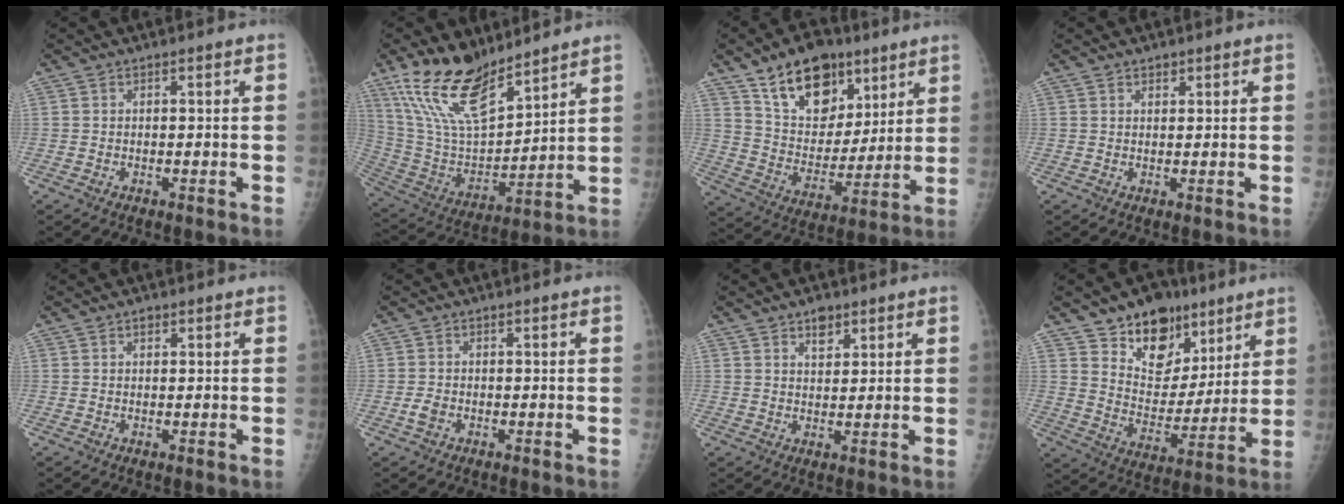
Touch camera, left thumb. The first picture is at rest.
{"total": 17.5, "force": [13.1, 6.2, 9.9], "torque": [-0.160, -0.065, 0.263]}
{"total": 18.3, "force": [11.2, 11.2, 9.2], "torque": [-0.103, -0.055, 0.197]}
{"total": 1.4, "force": [1.0, 0.9, 0.5], "torque": [0.002, -0.005, 0.013]}
{"total": 1.1, "force": [0.6, 0.7, 0.5], "torque": [-0.003, -0.002, 0.007]}
{"total": 2.0, "force": [-0.7, 1.4, 1.3], "torque": [-0.025, 0.001, -0.014]}
{"total": 3.7, "force": [2.4, 2.1, 1.9], "torque": [-0.014, -0.015, 0.039]}
{"total": 15.7, "force": [10.2, 10.1, 6.3], "torque": [-0.049, -0.057, 0.179]}